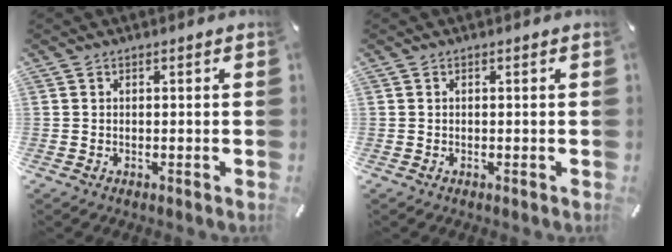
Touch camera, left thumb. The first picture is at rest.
{"total": 0.0}